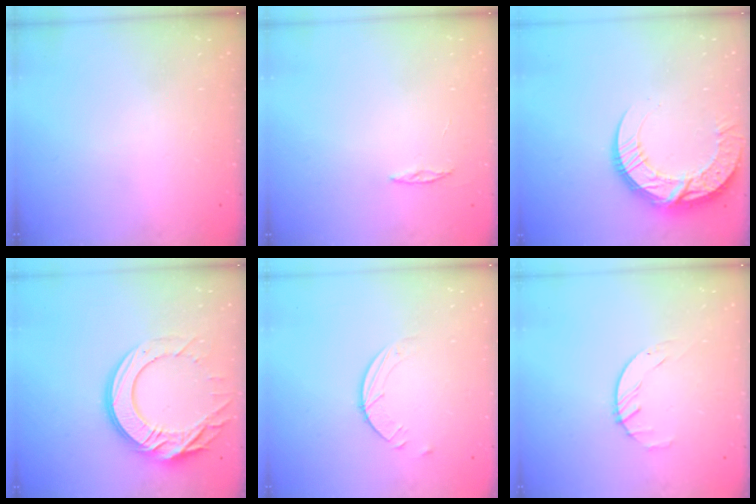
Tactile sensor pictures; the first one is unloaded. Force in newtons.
{"total": 2.0, "press": 2.0, "slide": 0.2}
{"total": 15.3, "press": 15.2, "slide": 1.4}
{"total": 17.9, "press": 17.8, "slide": 1.9}
{"total": 3.7, "press": 3.7, "slide": 0.4}
{"total": 1.6, "press": 1.6, "slide": 0.3}